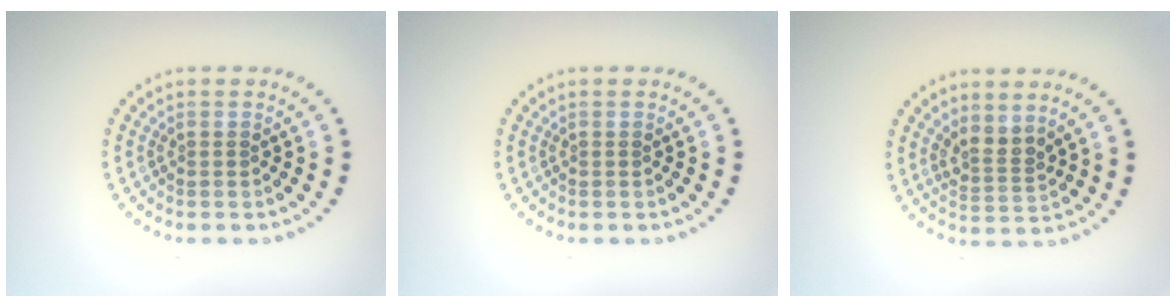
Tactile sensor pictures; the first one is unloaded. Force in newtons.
{"total": 0.0}
{"total": 2.4, "press": 1.8, "slide": 1.6}